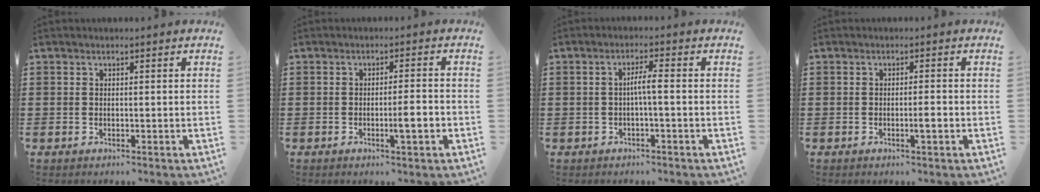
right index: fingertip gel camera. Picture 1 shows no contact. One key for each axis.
{"total": 3.7, "fx": -1.3, "fy": 0.3, "fz": 3.5, "tx": -0.058, "ty": -0.003, "tz": -0.023}
{"total": 2.7, "fx": -0.4, "fy": 0.1, "fz": 2.7, "tx": -0.052, "ty": 0.001, "tz": -0.010}
{"total": 2.0, "fx": -0.7, "fy": 0.2, "fz": 1.9, "tx": -0.031, "ty": -0.001, "tz": -0.013}